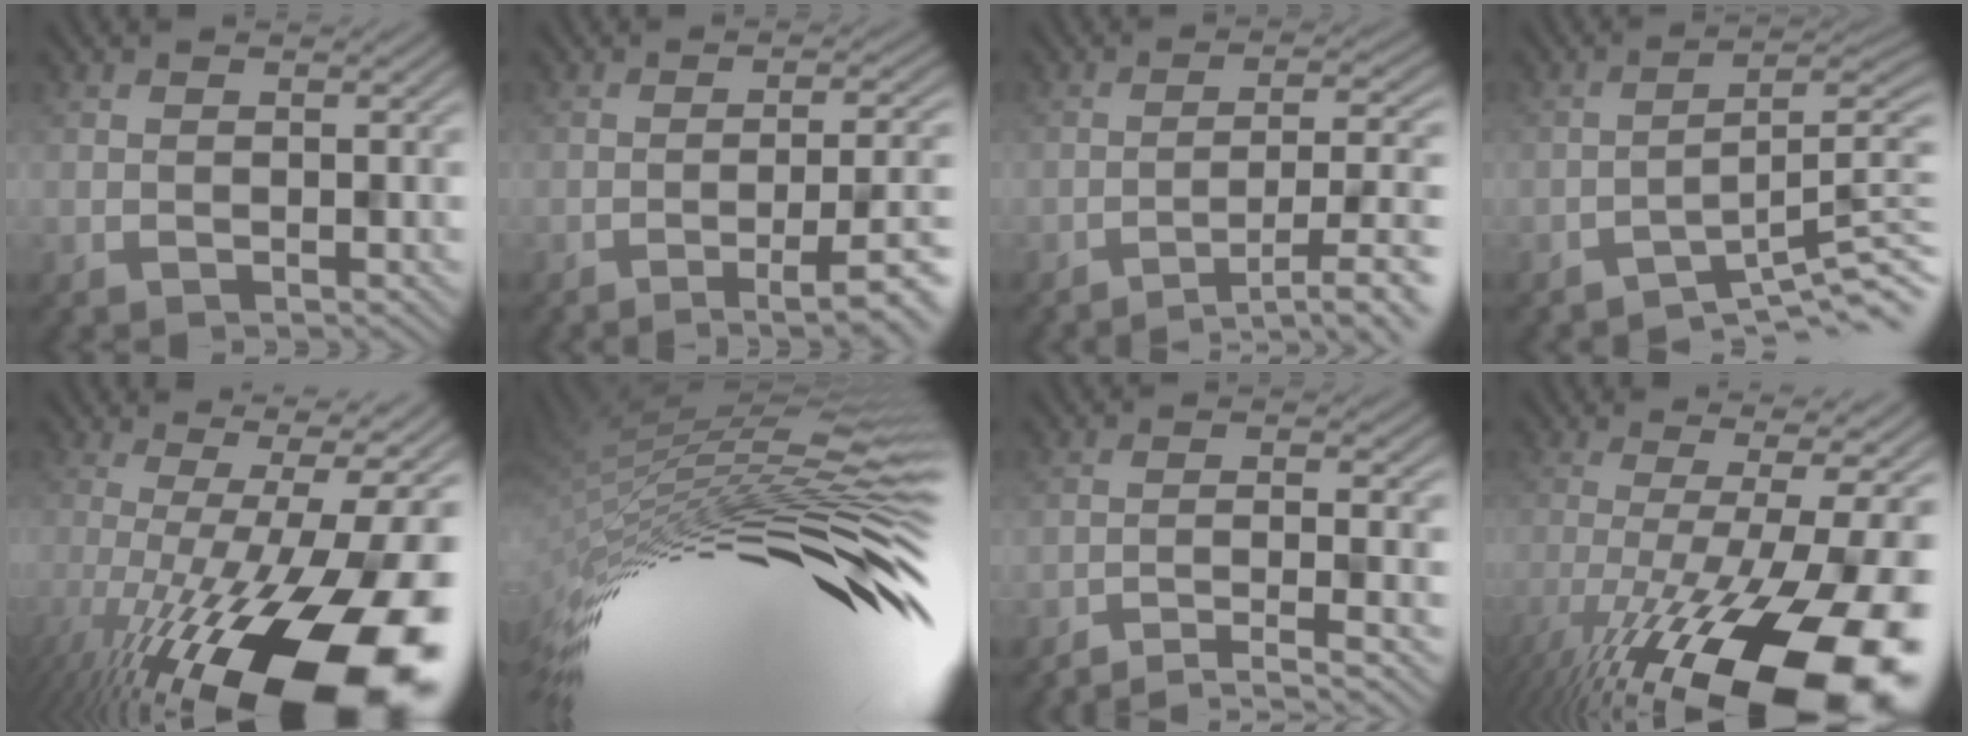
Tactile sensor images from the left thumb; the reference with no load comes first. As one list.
[{"total": 7.2, "force": [-3.4, 1.5, 6.2], "torque": [-0.096, -0.006, -0.044]}, {"total": 8.9, "force": [-6.0, 1.8, 6.3], "torque": [-0.092, 0.010, -0.075]}, {"total": 7.9, "force": [-5.9, 0.9, 5.2], "torque": [-0.065, 0.010, -0.087]}, {"total": 20.2, "force": [-7.5, 6.2, 17.6], "torque": [-0.263, -0.029, -0.112]}, {"total": 16.2, "force": [-1.1, 3.3, 15.9], "torque": [-0.286, 0.000, -0.014]}, {"total": 5.9, "force": [-5.1, 0.5, 3.0], "torque": [-0.047, 0.015, -0.080]}, {"total": 18.6, "force": [-8.5, 4.8, 15.9], "torque": [-0.256, -0.027, -0.137]}]